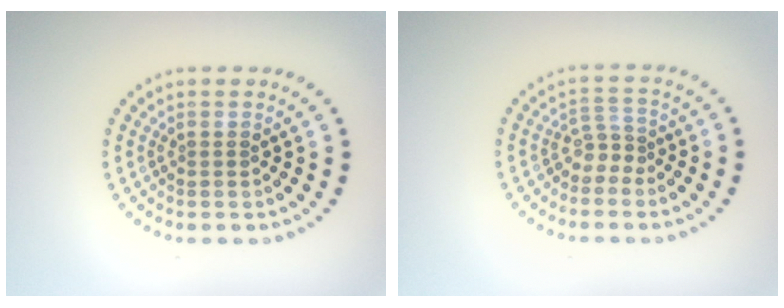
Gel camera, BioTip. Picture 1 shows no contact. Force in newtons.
{"total": 2.0, "press": 1.3, "slide": 1.5}